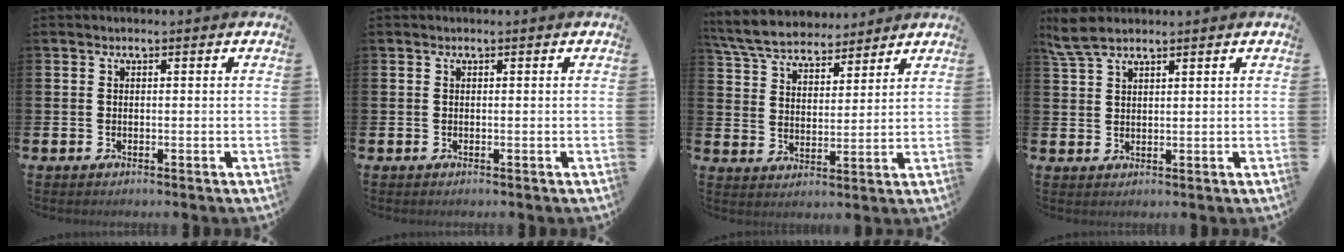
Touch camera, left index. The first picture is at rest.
{"total": 0.0}
{"total": 7.1, "force": [6.6, 1.9, 1.4], "torque": [-0.063, -0.030, 0.122]}
{"total": 4.7, "force": [3.8, 1.4, 2.3], "torque": [-0.055, -0.004, 0.071]}